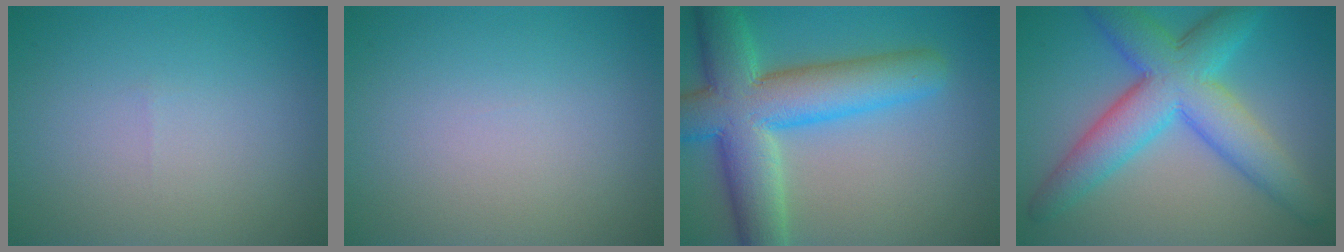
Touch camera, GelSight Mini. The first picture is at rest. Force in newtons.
{"total": 0.0}
{"total": 10.3, "press": 10.3, "slide": 0.5}
{"total": 8.5, "press": 8.5, "slide": 0.0}